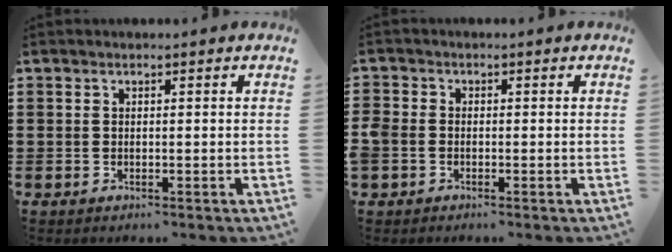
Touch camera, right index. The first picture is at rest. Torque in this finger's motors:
{"motor_torque": [1.98, 0.17, 0.46, 0.06]}